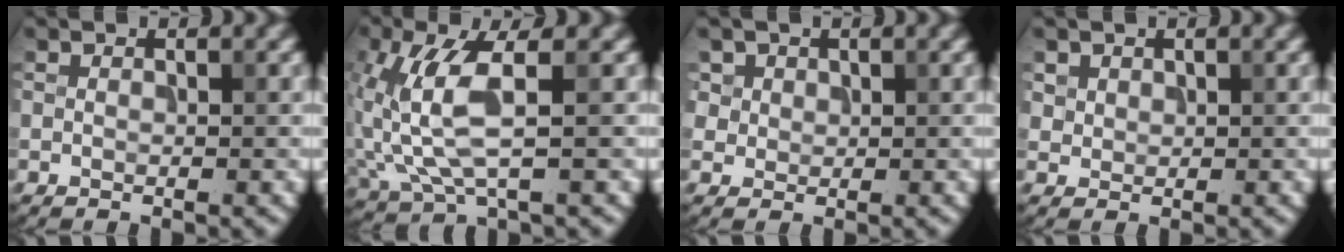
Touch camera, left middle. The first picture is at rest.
{"total": 5.6, "force": [0.4, 1.9, 5.2], "torque": [-0.136, -0.003, 0.013]}
{"total": 4.5, "force": [2.2, 3.5, 1.7], "torque": [-0.047, 0.008, 0.040]}
{"total": 1.5, "force": [0.8, 1.2, 0.4], "torque": [-0.018, -0.007, 0.036]}